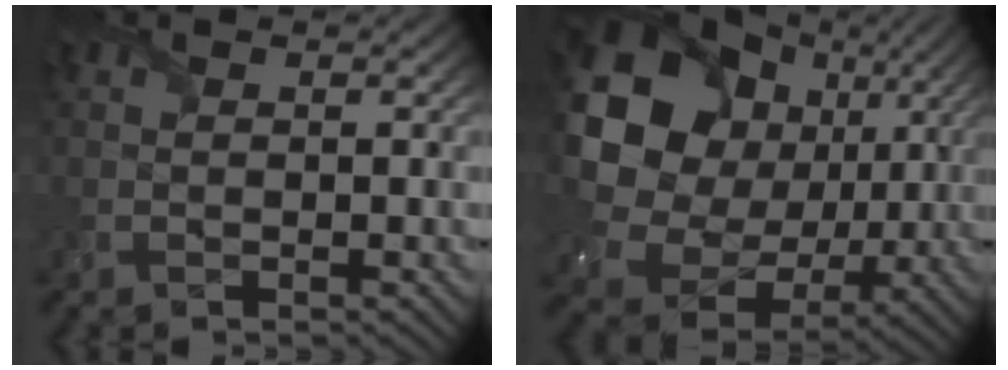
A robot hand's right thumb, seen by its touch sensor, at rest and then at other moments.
{"total": 20.3, "force": [5.0, 17.3, 9.2], "torque": [-0.271, 0.003, 0.109]}